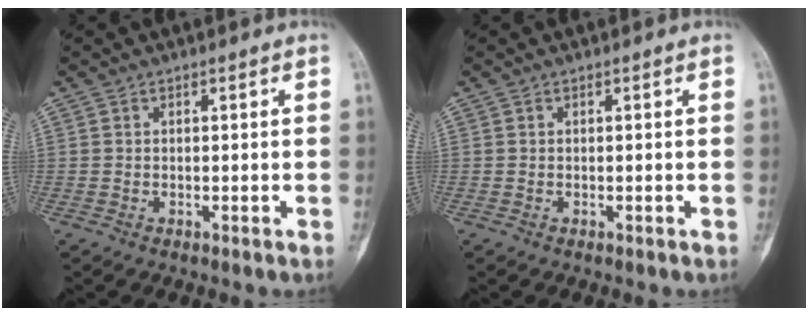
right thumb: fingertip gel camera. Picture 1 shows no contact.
{"total": 0.0}